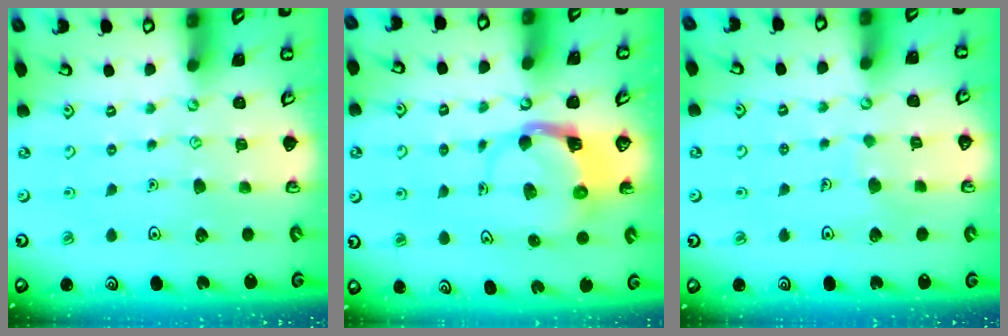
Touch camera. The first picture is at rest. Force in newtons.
{"total": 3.9, "press": 3.8, "slide": 0.6}
{"total": 2.7, "press": 2.7, "slide": 0.1}